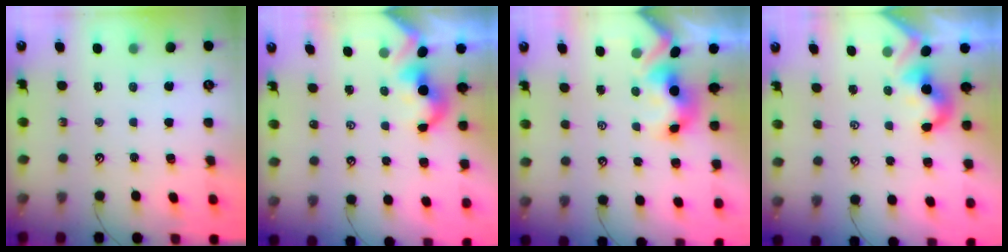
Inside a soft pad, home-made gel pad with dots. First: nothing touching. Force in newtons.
{"total": 2.0, "press": 2.0, "slide": 0.4}
{"total": 6.0, "press": 6.0, "slide": 1.1}
{"total": 2.0, "press": 1.9, "slide": 0.5}